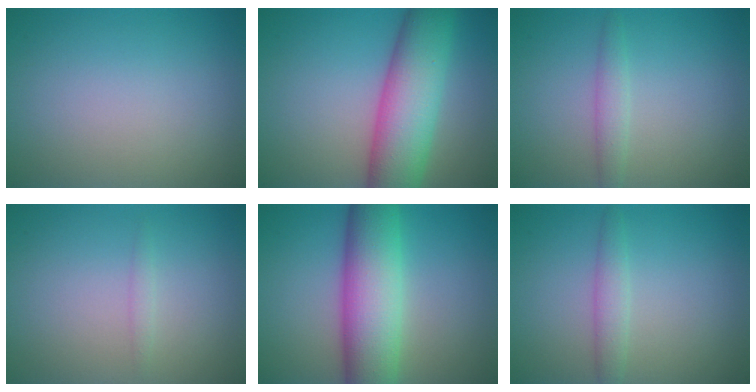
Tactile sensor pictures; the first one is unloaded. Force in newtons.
{"total": 9.4, "press": 9.4, "slide": 0.3}
{"total": 1.6, "press": 1.6, "slide": 0.0}
{"total": 0.7, "press": 0.7, "slide": 0.1}
{"total": 9.4, "press": 9.4, "slide": 0.4}
{"total": 1.8, "press": 1.8, "slide": 0.1}